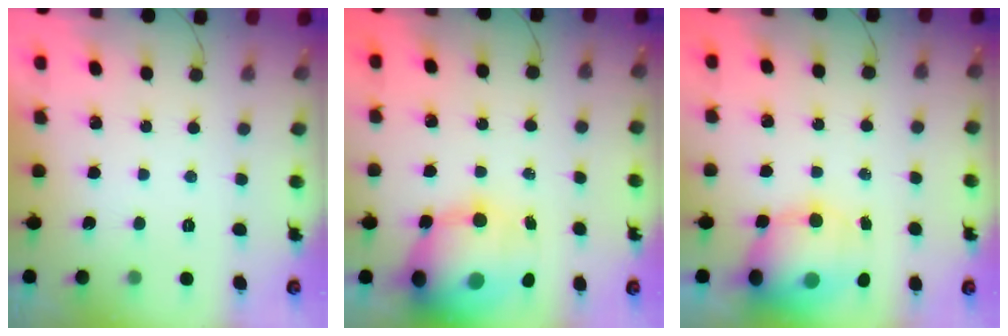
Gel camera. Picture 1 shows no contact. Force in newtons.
{"total": 17.7, "press": 17.2, "slide": 4.4}
{"total": 13.4, "press": 12.9, "slide": 3.5}